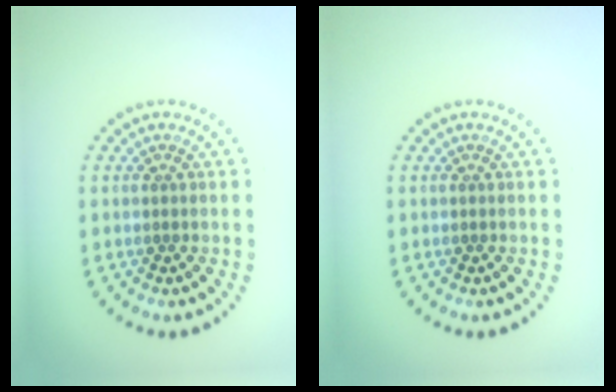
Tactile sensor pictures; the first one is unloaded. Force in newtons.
{"total": 0.0}